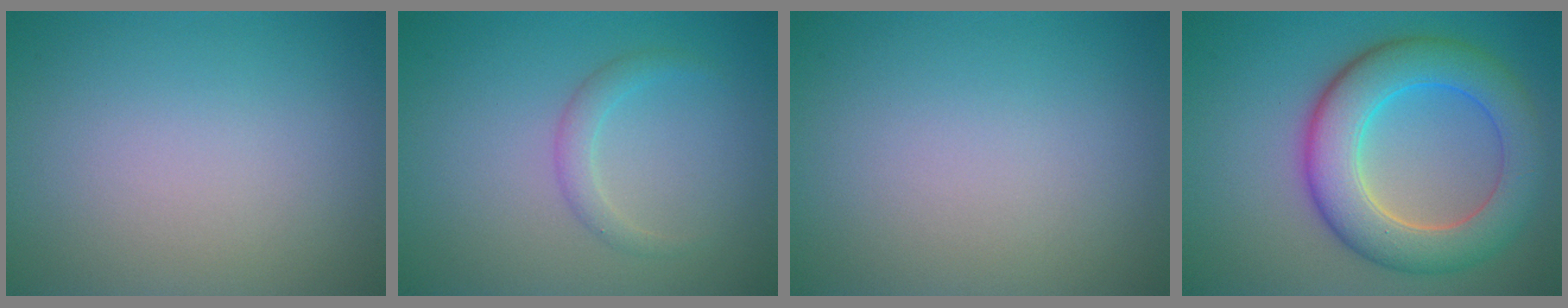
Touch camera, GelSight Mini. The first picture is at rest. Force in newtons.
{"total": 1.5, "press": 1.5, "slide": 0.1}
{"total": 0.0}
{"total": 8.0, "press": 8.0, "slide": 0.3}